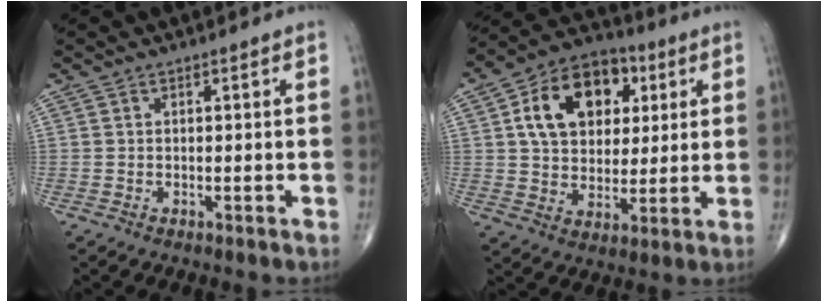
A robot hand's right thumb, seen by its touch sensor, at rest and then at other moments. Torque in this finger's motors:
{"motor_torque": [0.88, 3.07, 1.50, 0.61, 0.15]}